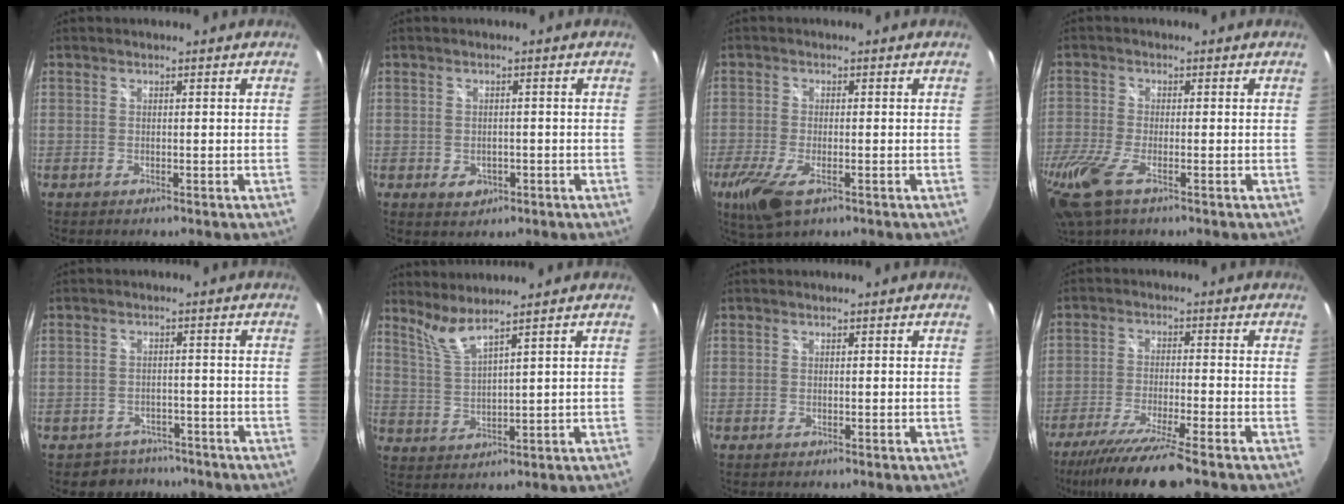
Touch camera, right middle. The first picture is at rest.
{"total": 2.8, "force": [-0.8, 2.3, 1.5], "torque": [-0.026, -0.003, -0.007]}
{"total": 7.9, "force": [-4.2, 2.9, 6.1], "torque": [-0.142, -0.030, -0.078]}
{"total": 13.2, "force": [-7.2, 5.1, 9.8], "torque": [-0.234, -0.055, -0.141]}
{"total": 5.6, "force": [-4.5, 3.4, 0.1], "torque": [-0.009, 0.017, -0.063]}
{"total": 5.1, "force": [4.4, -1.0, 2.4], "torque": [-0.050, -0.006, 0.094]}
{"total": 0.0}
{"total": 12.9, "force": [-10.2, -0.3, 7.8], "torque": [-0.164, -0.034, -0.175]}